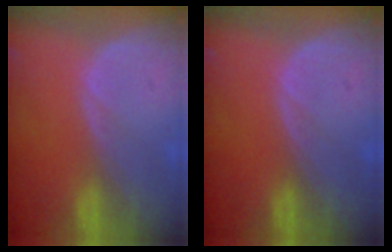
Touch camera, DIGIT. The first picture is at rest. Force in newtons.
{"total": 0.0}